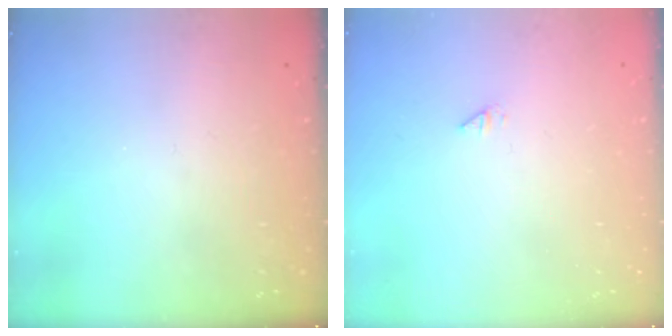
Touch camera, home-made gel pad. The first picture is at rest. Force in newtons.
{"total": 0.0}